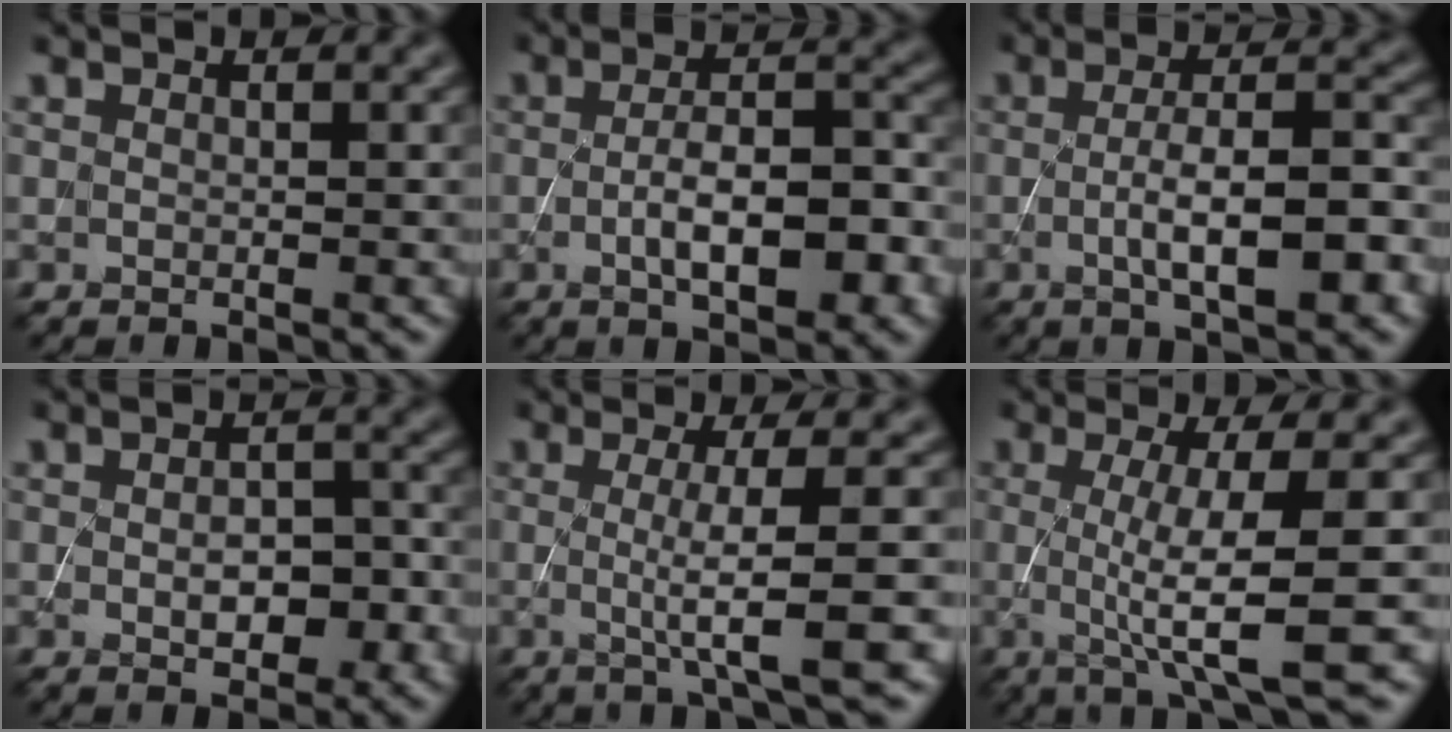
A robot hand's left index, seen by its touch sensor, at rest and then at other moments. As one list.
[{"total": 6.5, "force": [-1.6, 2.3, 5.9], "torque": [-0.100, 0.002, -0.023]}, {"total": 6.9, "force": [-1.4, 1.8, 6.5], "torque": [-0.108, 0.003, -0.021]}, {"total": 3.4, "force": [-0.7, 1.8, 2.8], "torque": [-0.048, -0.001, -0.007]}, {"total": 6.1, "force": [-0.4, 1.2, 6.0], "torque": [-0.091, -0.001, -0.006]}, {"total": 7.1, "force": [-0.6, 1.1, 7.0], "torque": [-0.113, -0.005, -0.006]}]